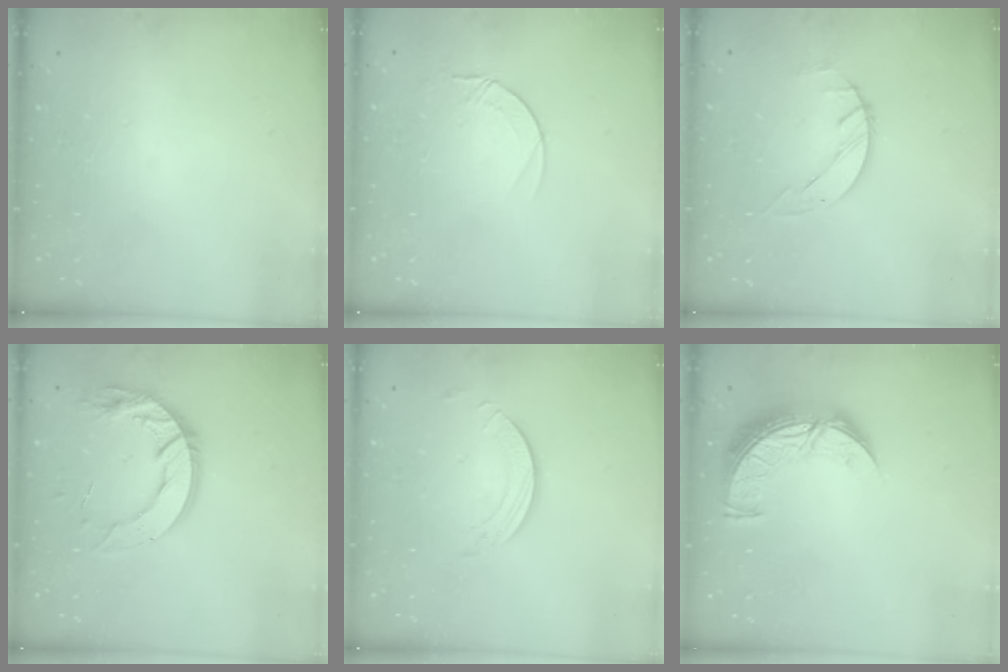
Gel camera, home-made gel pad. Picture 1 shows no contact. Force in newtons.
{"total": 3.9, "press": 3.9, "slide": 0.4}
{"total": 1.4, "press": 1.4, "slide": 0.2}
{"total": 13.8, "press": 13.8, "slide": 1.0}
{"total": 1.9, "press": 1.9, "slide": 0.1}
{"total": 10.7, "press": 10.6, "slide": 0.8}